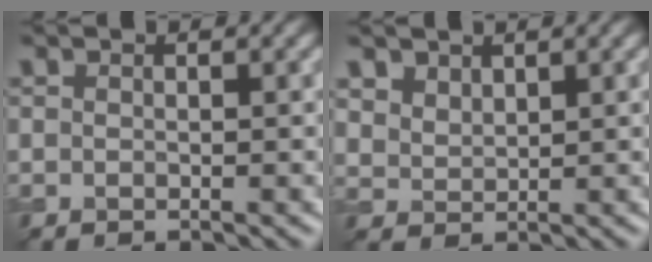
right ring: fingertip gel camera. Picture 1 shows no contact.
{"total": 2.4, "force": [1.9, 1.4, 0.7], "torque": [-0.026, -0.006, 0.048]}